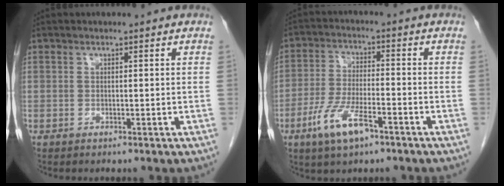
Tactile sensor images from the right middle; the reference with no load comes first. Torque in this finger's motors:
{"motor_torque": [1.16, -0.66, 0.14, 0.13]}